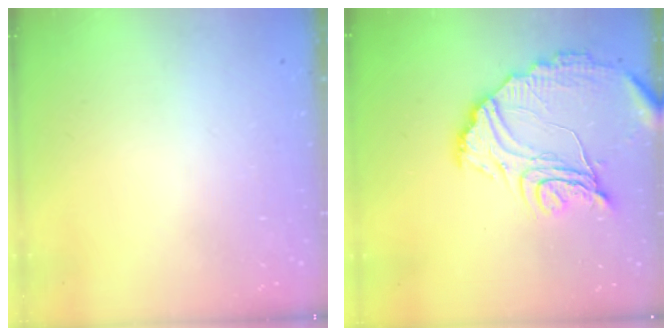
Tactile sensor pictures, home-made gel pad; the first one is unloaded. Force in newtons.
{"total": 16.8, "press": 16.7, "slide": 1.5}